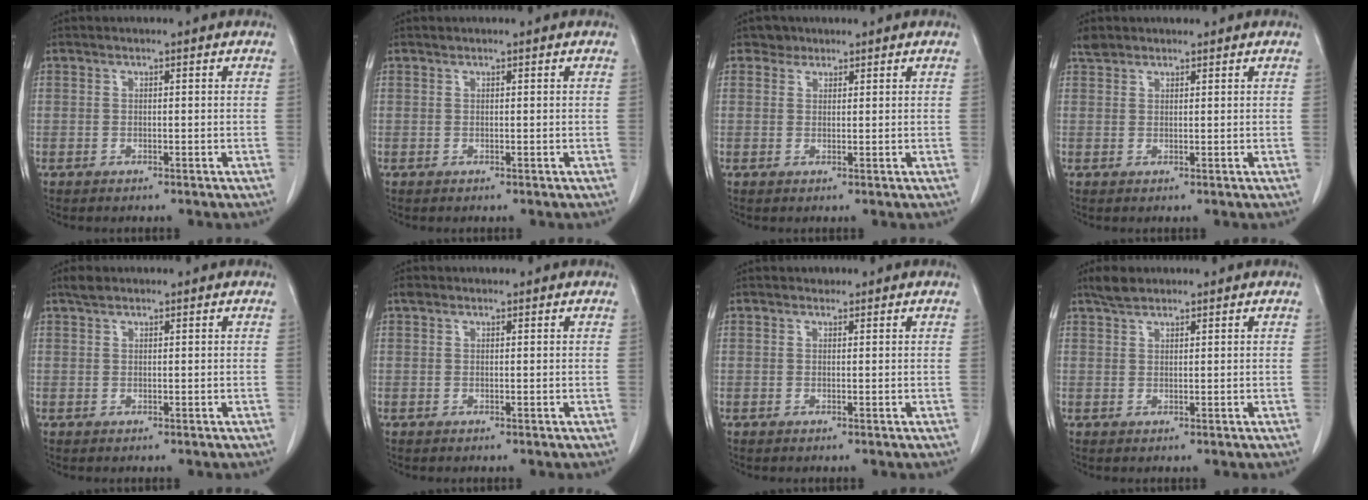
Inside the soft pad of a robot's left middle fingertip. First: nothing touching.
{"total": 0.0}
{"total": 1.7, "force": [1.3, 1.0, -0.2], "torque": [0.006, 0.001, 0.017]}
{"total": 2.1, "force": [1.8, 1.0, 0.2], "torque": [-0.008, 0.011, 0.032]}
{"total": 1.4, "force": [1.2, 0.5, 0.6], "torque": [-0.014, 0.010, 0.022]}
{"total": 1.0, "force": [0.8, 0.5, 0.2], "torque": [-0.010, 0.014, 0.014]}
{"total": 0.7, "force": [0.6, 0.3, 0.0], "torque": [-0.004, 0.000, 0.008]}
{"total": 2.6, "force": [2.2, 0.9, 0.9], "torque": [-0.024, 0.007, 0.041]}